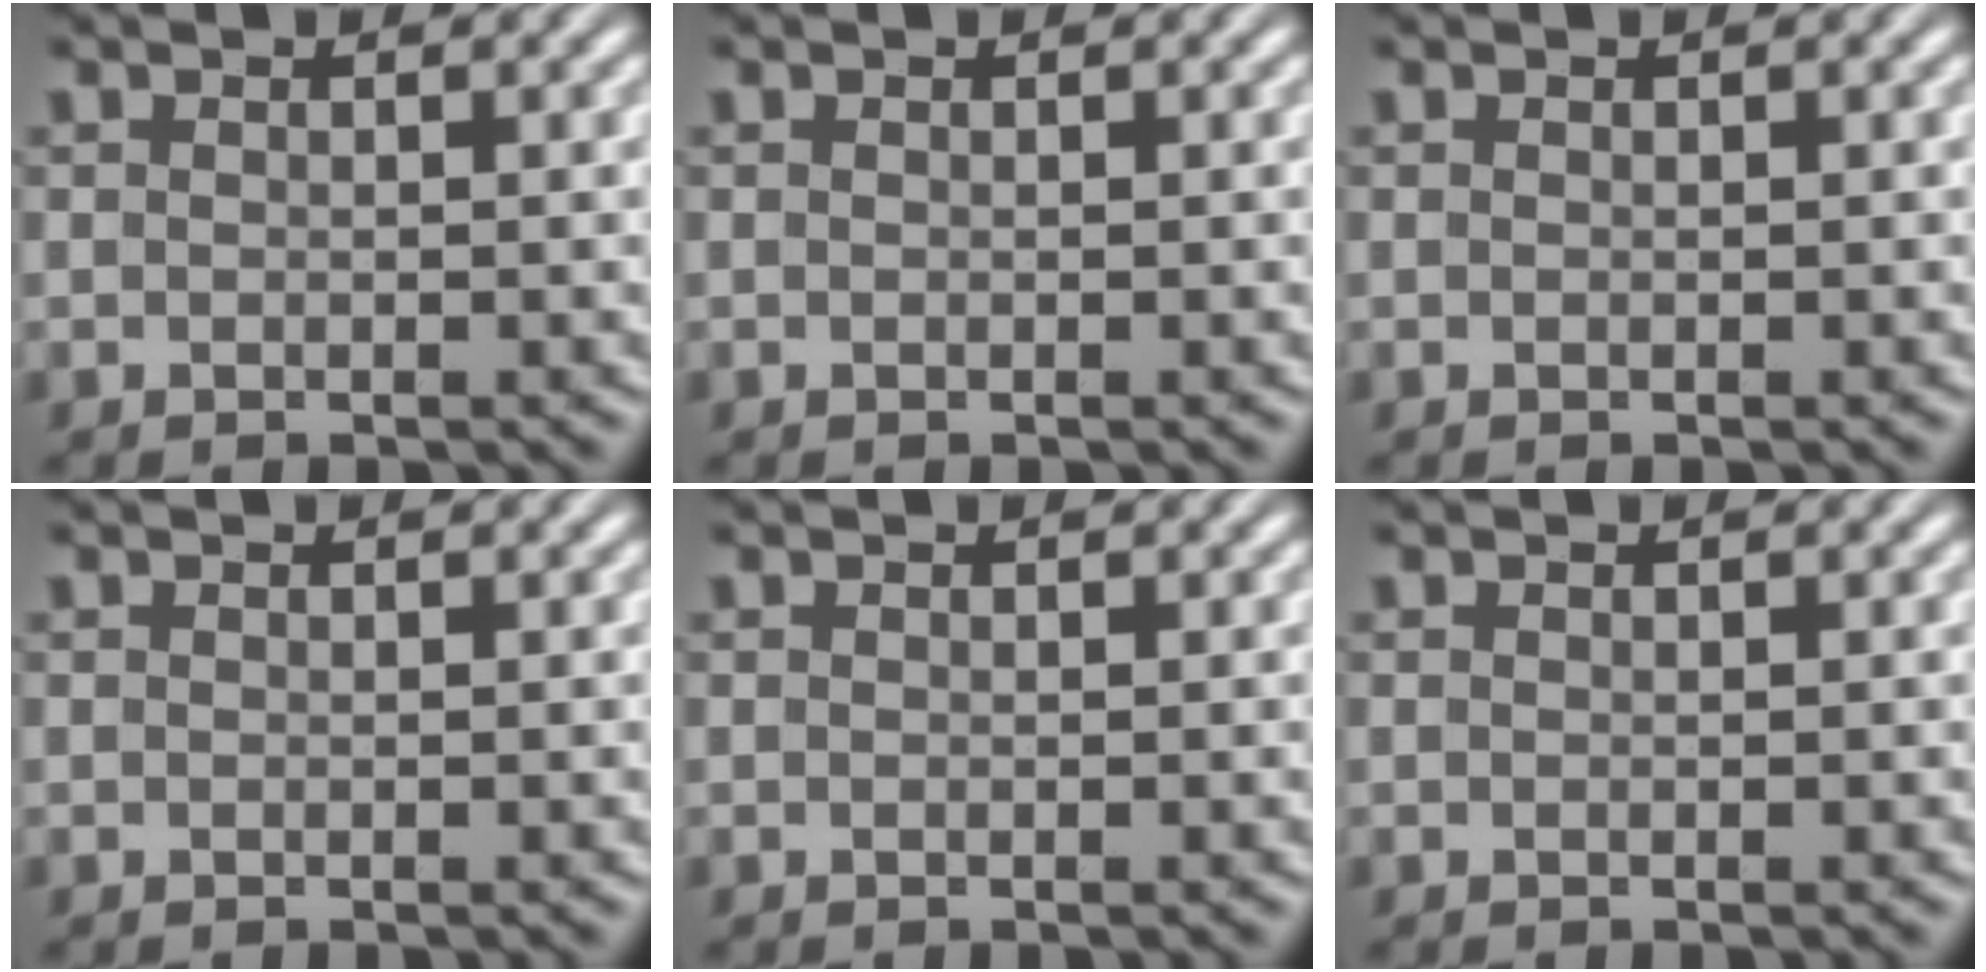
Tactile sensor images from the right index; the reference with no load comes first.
{"total": 0.0}
{"total": 0.0}
{"total": 0.0}
{"total": 0.0}
{"total": 0.0}